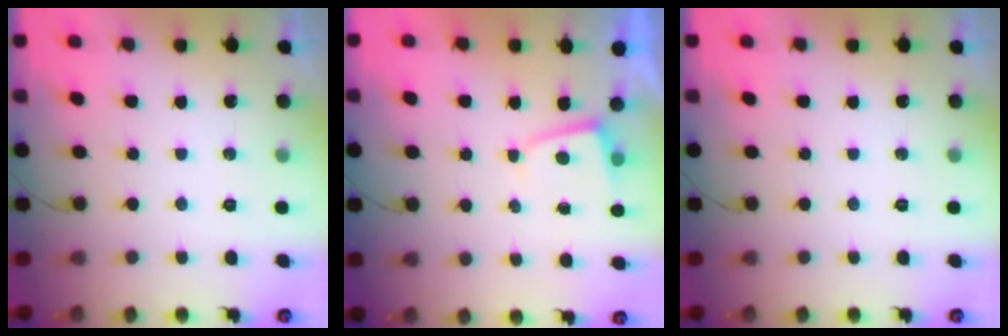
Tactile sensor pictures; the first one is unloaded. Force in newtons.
{"total": 2.0, "press": 2.0, "slide": 0.3}
{"total": 0.0}